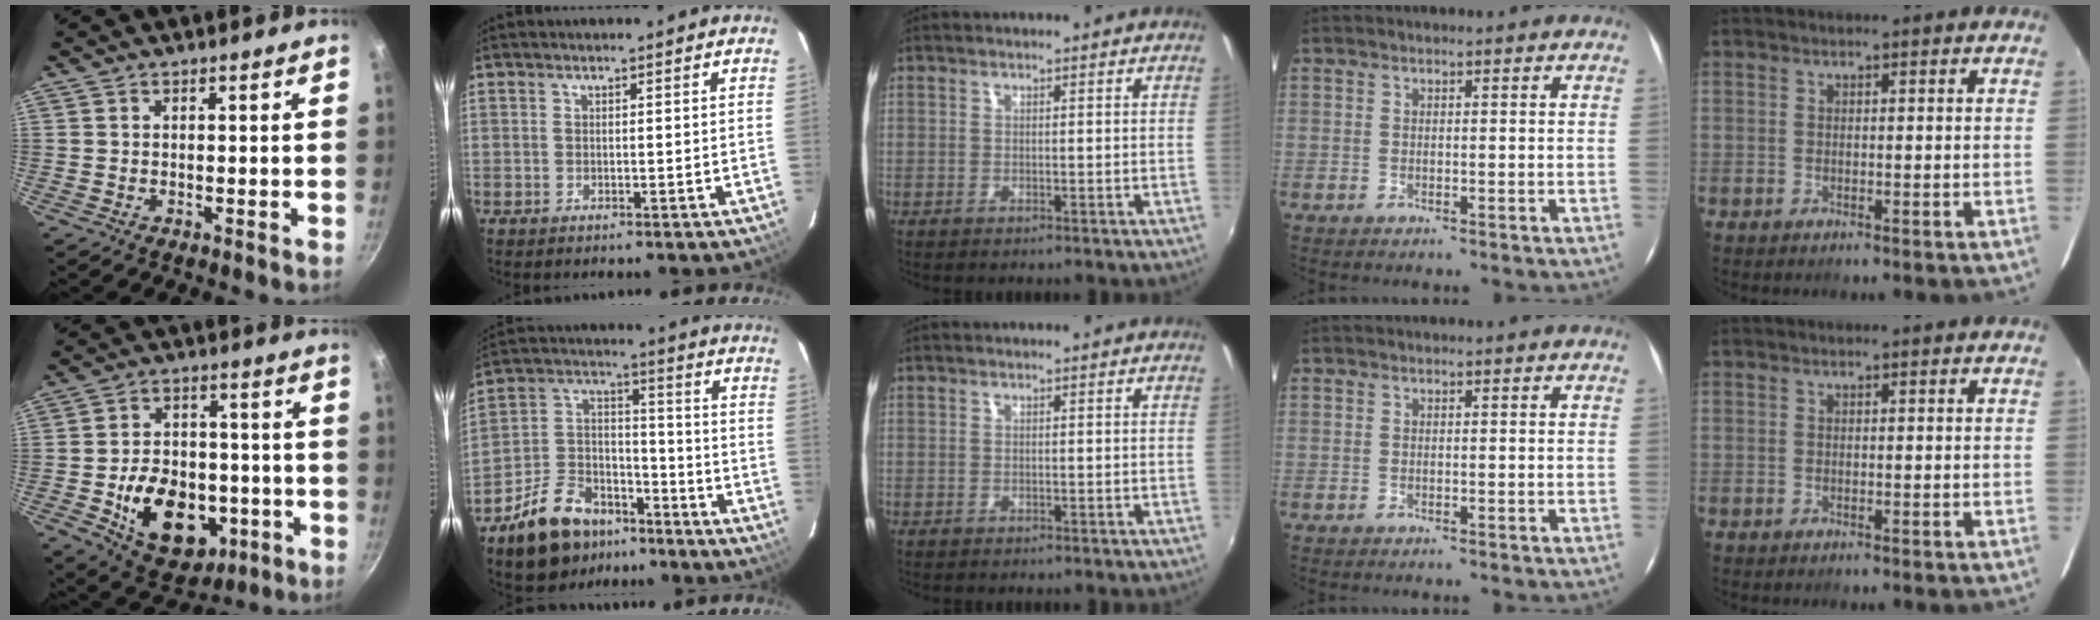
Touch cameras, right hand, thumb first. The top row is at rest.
{"thumb": {"total": 18.3, "force": [-4.9, 12.8, 12.2], "torque": [-0.154, 0.027, -0.058]}, "index": {"total": 15.5, "force": [-10.7, 9.1, 6.5], "torque": [-0.148, 0.046, -0.163]}}